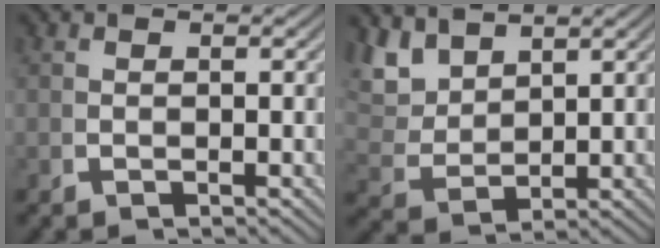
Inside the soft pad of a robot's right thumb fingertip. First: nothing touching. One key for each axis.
{"total": 4.5, "fx": 2.4, "fy": 2.7, "fz": 2.6, "tx": -0.071, "ty": -0.007, "tz": 0.060}